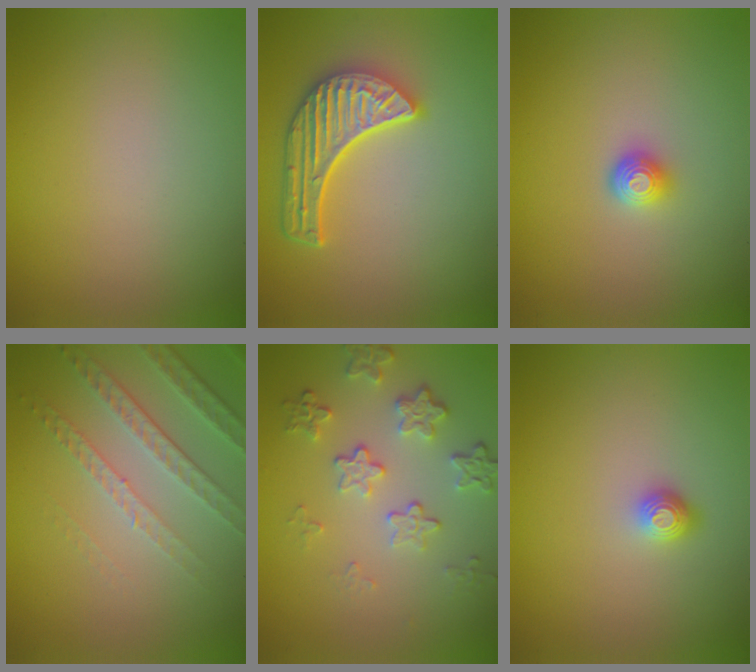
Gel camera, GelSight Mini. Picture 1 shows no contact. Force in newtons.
{"total": 5.7, "press": 4.5, "slide": 3.5}
{"total": 1.5, "press": 1.3, "slide": 0.8}
{"total": 4.6, "press": 3.2, "slide": 3.3}
{"total": 4.0, "press": 3.1, "slide": 2.6}
{"total": 1.2, "press": 1.0, "slide": 0.7}